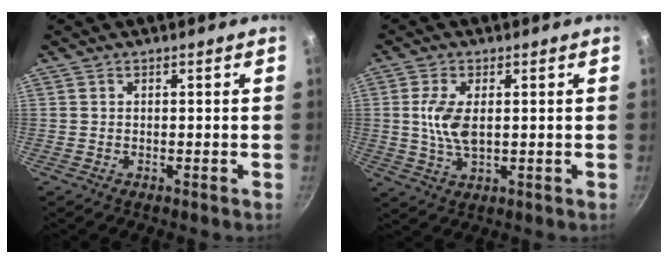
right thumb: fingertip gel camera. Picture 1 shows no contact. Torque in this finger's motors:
{"motor_torque": [0.69, 1.25, 0.70, 0.30, 0.13]}